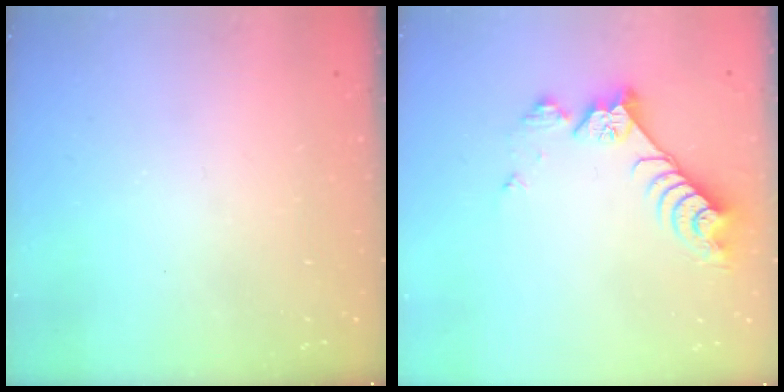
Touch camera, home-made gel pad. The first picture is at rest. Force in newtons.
{"total": 9.6, "press": 9.6, "slide": 0.6}